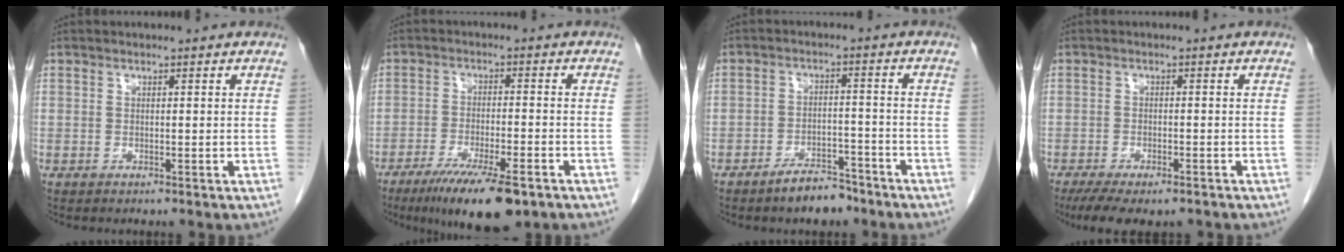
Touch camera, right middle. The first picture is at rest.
{"total": 11.8, "force": [-7.8, 2.0, 8.6], "torque": [-0.142, -0.026, -0.122]}
{"total": 5.3, "force": [-4.3, 2.0, 2.4], "torque": [-0.042, 0.003, -0.066]}
{"total": 9.3, "force": [-7.0, 3.1, 5.3], "torque": [-0.082, -0.013, -0.104]}